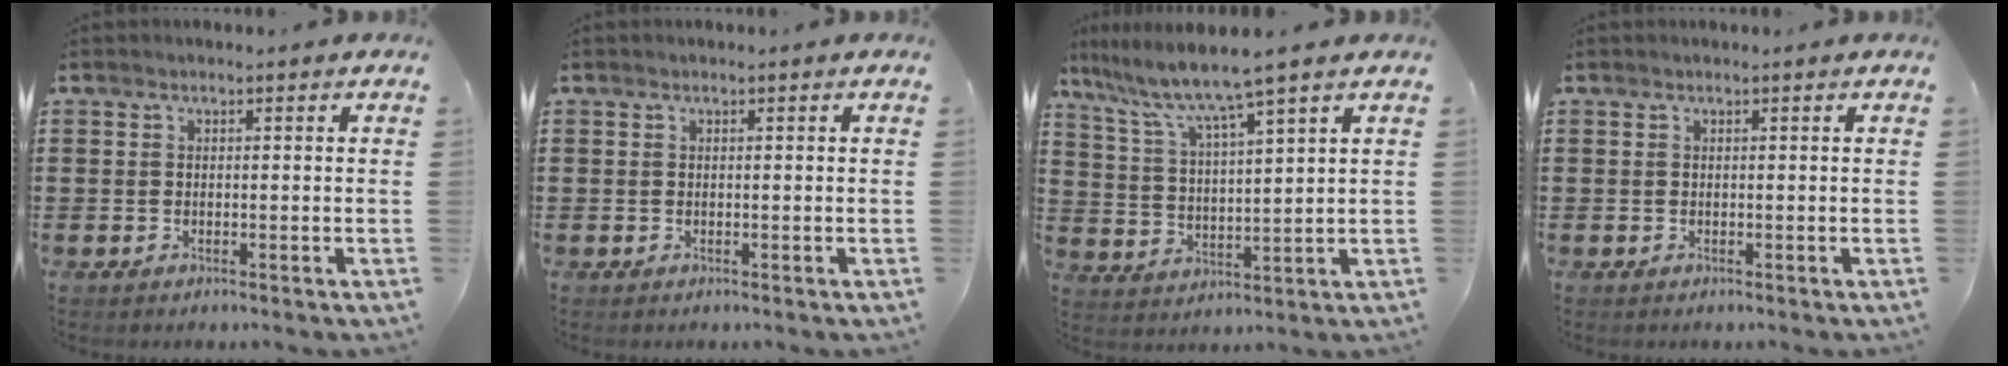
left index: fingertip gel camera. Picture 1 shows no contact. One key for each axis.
{"total": 0.0}
{"total": 7.1, "fx": 5.7, "fy": -0.4, "fz": 4.1, "tx": -0.102, "ty": -0.034, "tz": 0.092}
{"total": 0.0}